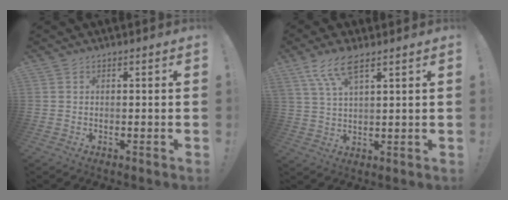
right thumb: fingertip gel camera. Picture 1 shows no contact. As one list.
[{"total": 8.4, "force": [5.4, 2.4, 6.0], "torque": [-0.115, -0.016, 0.102]}]